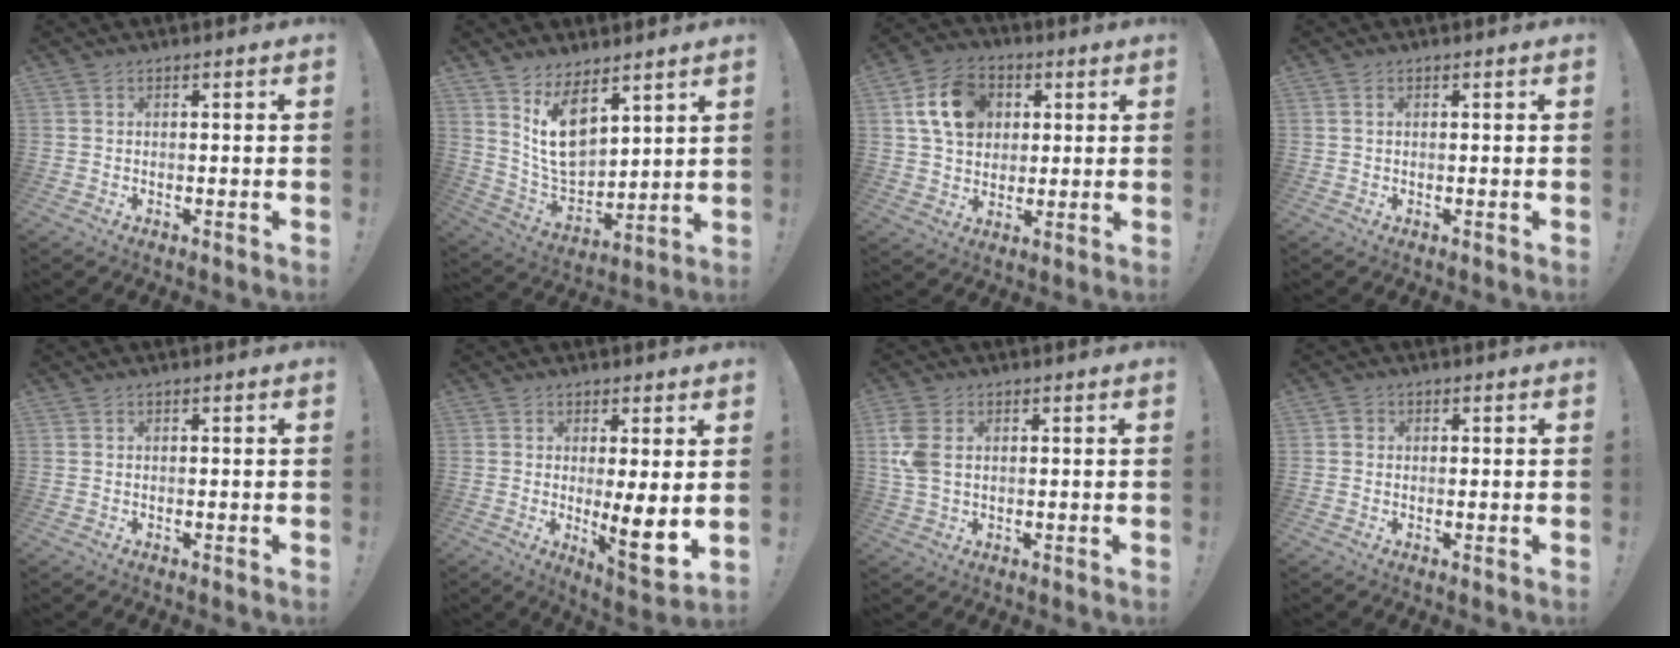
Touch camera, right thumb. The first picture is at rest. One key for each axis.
{"total": 12.9, "fx": 7.3, "fy": 7.8, "fz": 7.2, "tx": -0.130, "ty": -0.053, "tz": 0.143}
{"total": 14.8, "fx": 4.4, "fy": 11.5, "fz": 8.2, "tx": -0.130, "ty": -0.003, "tz": 0.090}
{"total": 0.6, "fx": 0.3, "fy": 0.3, "fz": 0.4, "tx": -0.008, "ty": 0.002, "tz": 0.006}
{"total": 0.0}
{"total": 9.3, "fx": 0.4, "fy": 1.2, "fz": 9.3, "tx": -0.108, "ty": -0.029, "tz": 0.006}
{"total": 6.4, "fx": 1.6, "fy": 4.2, "fz": 4.6, "tx": -0.107, "ty": -0.005, "tz": 0.028}
{"total": 1.4, "fx": 0.3, "fy": 1.2, "fz": 0.6, "tx": -0.003, "ty": 0.000, "tz": 0.003}